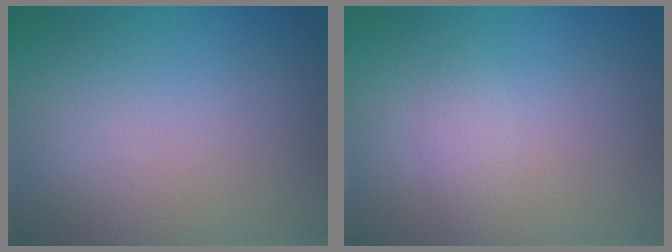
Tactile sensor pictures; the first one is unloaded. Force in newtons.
{"total": 1.1, "press": 1.1, "slide": 0.1}